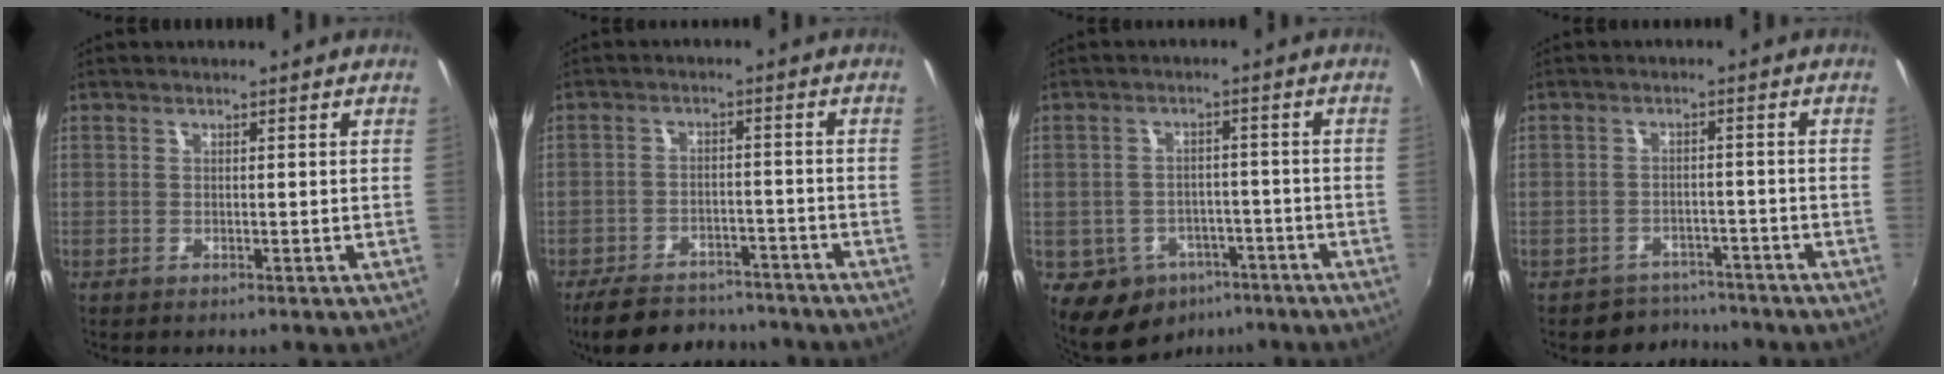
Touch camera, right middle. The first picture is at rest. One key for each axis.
{"total": 14.1, "fx": -11.8, "fy": 5.4, "fz": 5.4, "tx": -0.126, "ty": 0.000, "tz": -0.167}
{"total": 9.7, "fx": -5.6, "fy": 7.4, "fz": 2.9, "tx": -0.075, "ty": 0.012, "tz": -0.063}
{"total": 5.3, "fx": -4.6, "fy": 2.8, "fz": -0.3, "tx": -0.003, "ty": 0.014, "tz": -0.070}